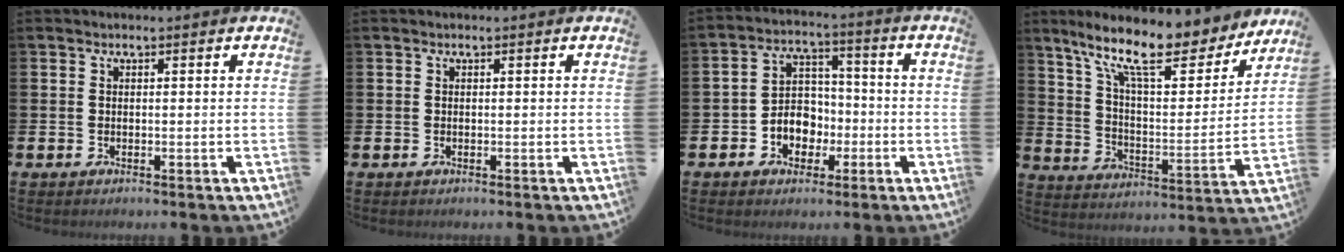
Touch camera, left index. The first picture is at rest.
{"total": 0.0}
{"total": 5.2, "force": [-1.5, 4.7, 1.7], "torque": [-0.040, 0.009, -0.033]}
{"total": 13.8, "force": [11.1, 3.7, 7.3], "torque": [-0.159, -0.066, 0.188]}